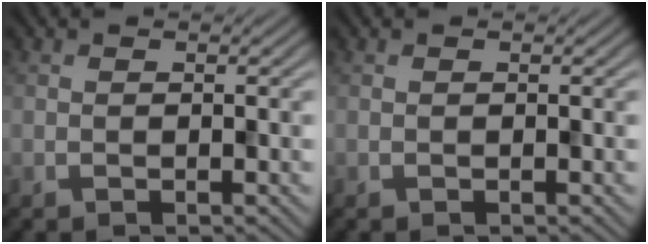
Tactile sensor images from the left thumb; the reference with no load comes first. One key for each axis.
{"total": 0.0}